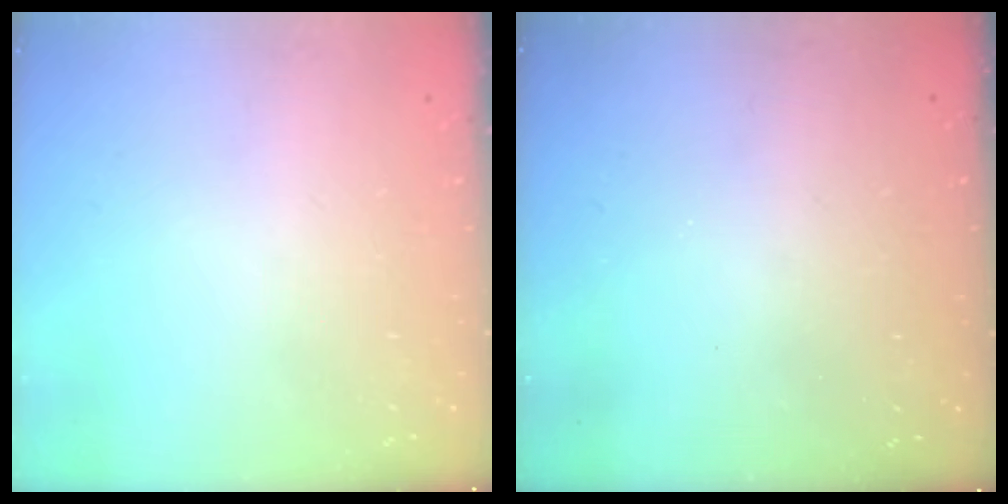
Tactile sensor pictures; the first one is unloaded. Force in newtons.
{"total": 3.1, "press": 3.1, "slide": 0.1}